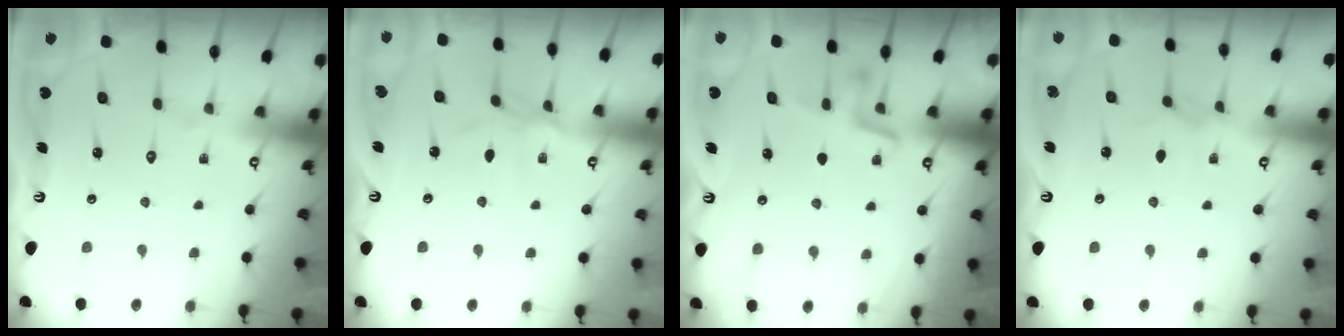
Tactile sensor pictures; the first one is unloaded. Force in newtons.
{"total": 3.2, "press": 3.2, "slide": 0.2}
{"total": 3.0, "press": 2.9, "slide": 0.8}
{"total": 2.6, "press": 2.6, "slide": 0.4}